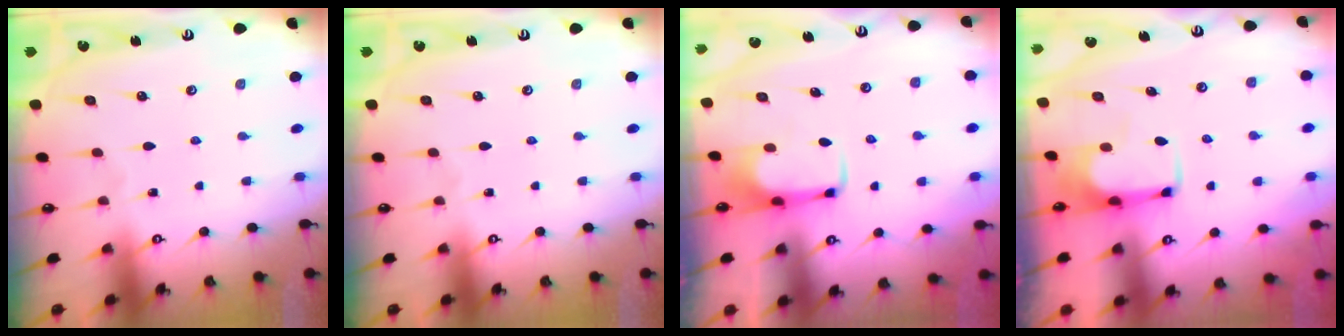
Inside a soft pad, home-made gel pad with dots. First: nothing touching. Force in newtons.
{"total": 0.0}
{"total": 1.8, "press": 1.8, "slide": 0.4}
{"total": 0.8, "press": 0.2, "slide": 0.8}